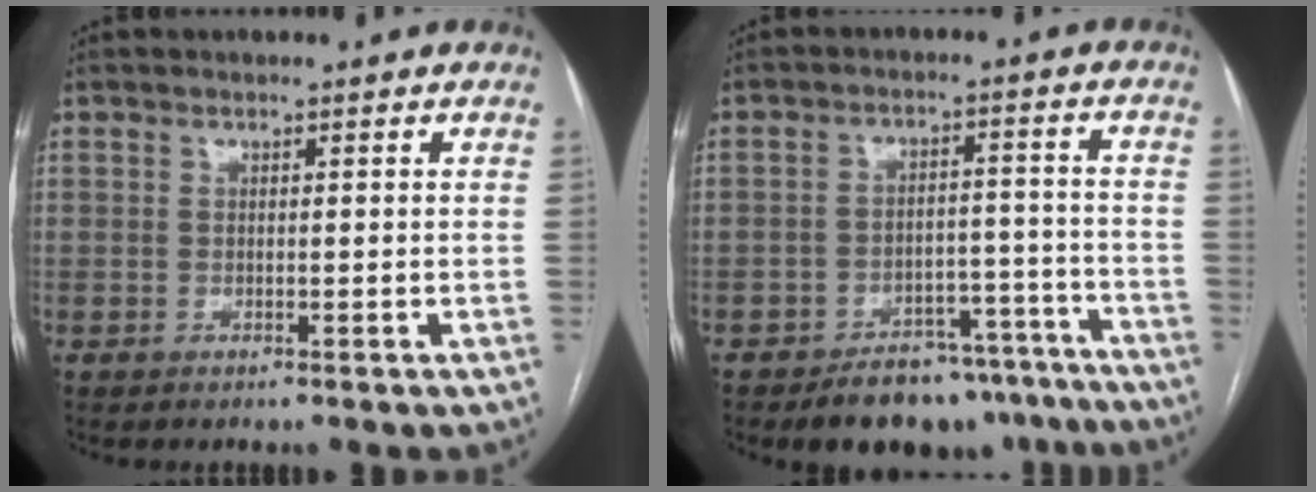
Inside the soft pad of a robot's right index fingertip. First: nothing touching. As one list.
[{"total": 13.5, "force": [-11.2, 6.1, 4.3], "torque": [-0.026, 0.027, -0.148]}]